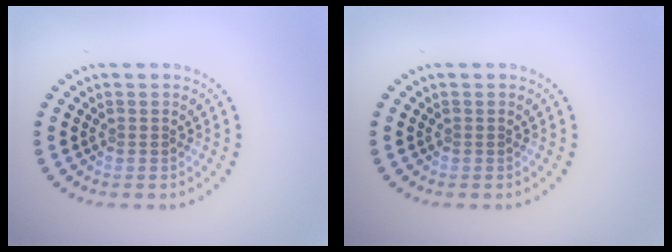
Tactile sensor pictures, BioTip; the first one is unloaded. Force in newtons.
{"total": 0.0}